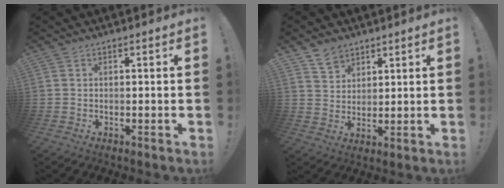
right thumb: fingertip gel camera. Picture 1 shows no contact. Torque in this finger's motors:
{"motor_torque": [0.03, -0.03, 0.10, 0.32, -0.07]}